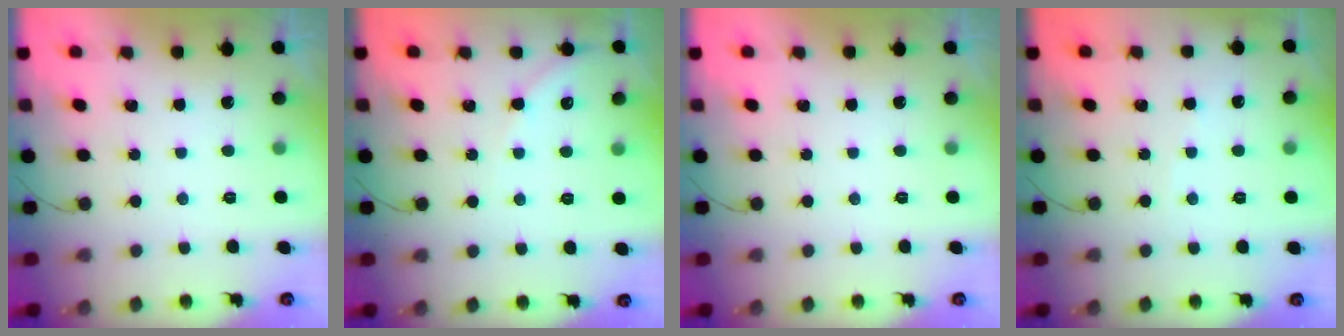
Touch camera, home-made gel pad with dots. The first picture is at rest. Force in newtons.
{"total": 3.6, "press": 3.5, "slide": 0.5}
{"total": 0.0}
{"total": 1.4, "press": 1.4, "slide": 0.2}